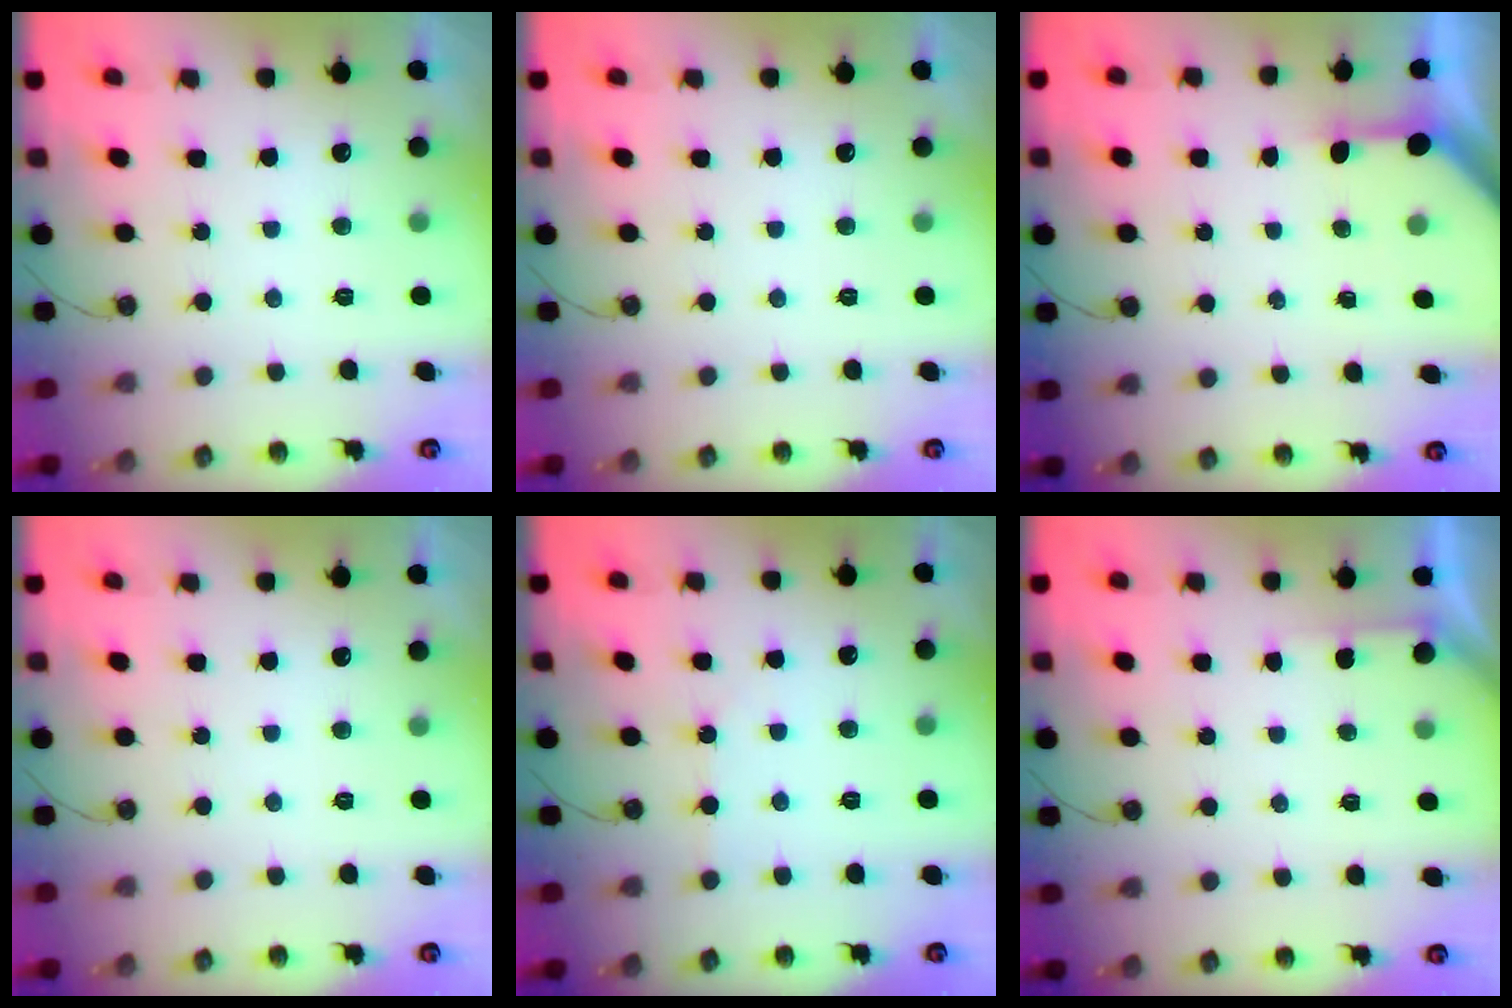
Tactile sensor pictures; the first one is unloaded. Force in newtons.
{"total": 0.0}
{"total": 2.9, "press": 2.9, "slide": 0.3}
{"total": 0.0}
{"total": 1.7, "press": 1.6, "slide": 0.3}
{"total": 1.5, "press": 1.5, "slide": 0.2}